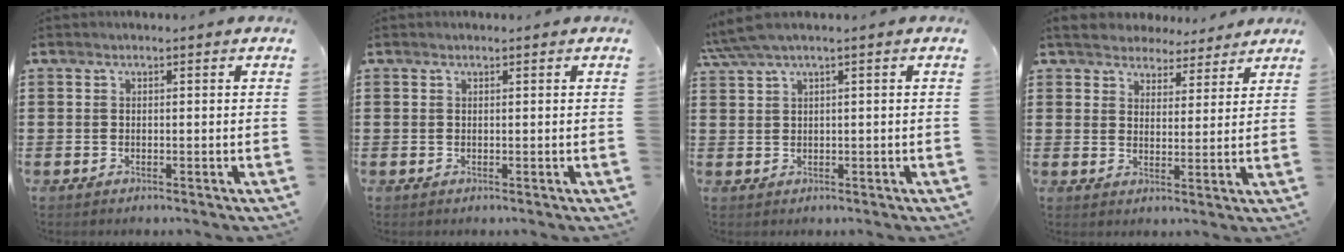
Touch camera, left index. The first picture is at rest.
{"total": 0.0}
{"total": 2.3, "force": [1.0, 0.0, 2.0], "torque": [-0.048, -0.004, 0.014]}
{"total": 4.6, "force": [4.4, 1.4, 0.4], "torque": [-0.028, -0.015, 0.080]}